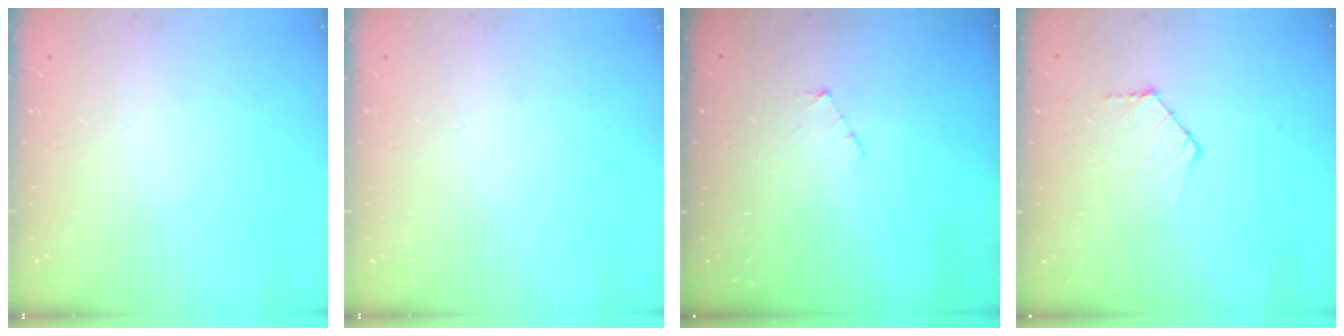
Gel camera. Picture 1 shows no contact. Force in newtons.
{"total": 0.0}
{"total": 3.0, "press": 3.0, "slide": 0.3}
{"total": 8.0, "press": 7.9, "slide": 0.6}